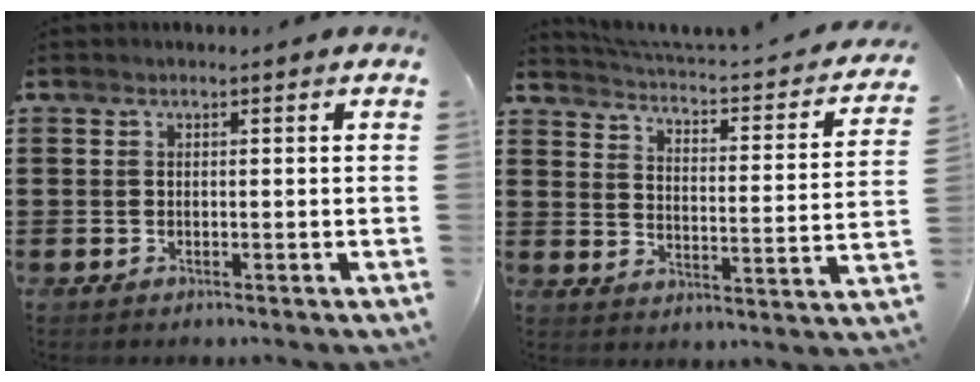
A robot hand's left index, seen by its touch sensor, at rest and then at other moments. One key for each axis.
{"total": 2.0, "fx": 1.8, "fy": -0.3, "fz": 0.8, "tx": -0.034, "ty": -0.028, "tz": 0.017}